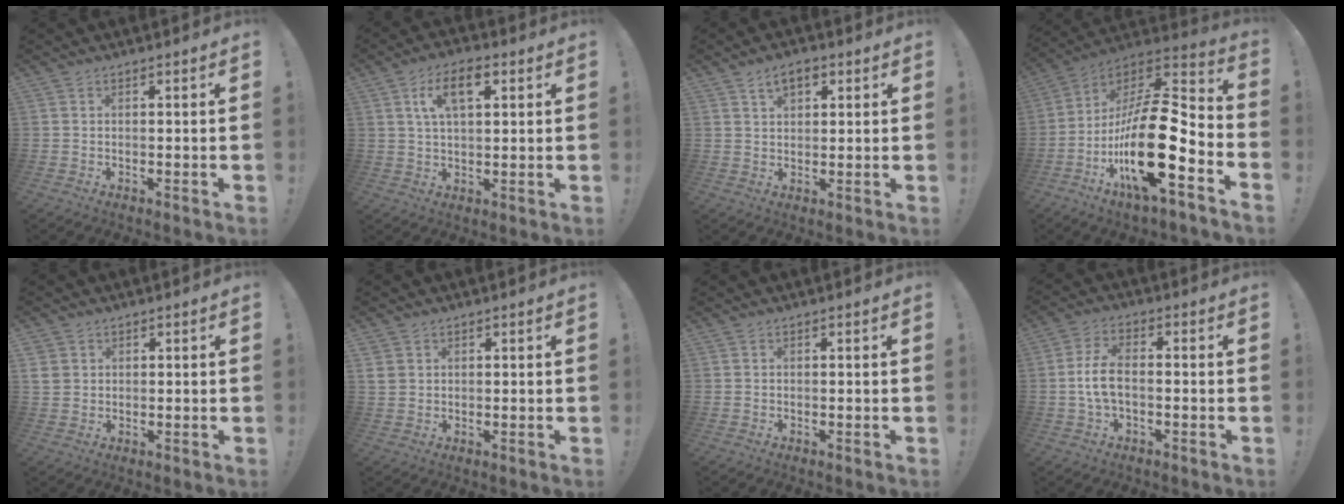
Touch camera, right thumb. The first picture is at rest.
{"total": 9.0, "force": [3.5, 4.2, 7.1], "torque": [-0.109, 0.001, 0.059]}
{"total": 5.2, "force": [2.5, 3.1, 3.3], "torque": [-0.052, 0.001, 0.044]}
{"total": 25.1, "force": [-8.0, 7.3, 22.7], "torque": [-0.418, 0.026, -0.137]}
{"total": 3.6, "force": [1.4, 3.1, 1.0], "torque": [-0.012, -0.003, 0.029]}
{"total": 3.1, "force": [1.6, 2.4, 0.9], "torque": [-0.009, -0.005, 0.031]}
{"total": 0.0}
{"total": 7.2, "force": [-1.1, 3.5, 6.2], "torque": [-0.132, 0.004, -0.020]}